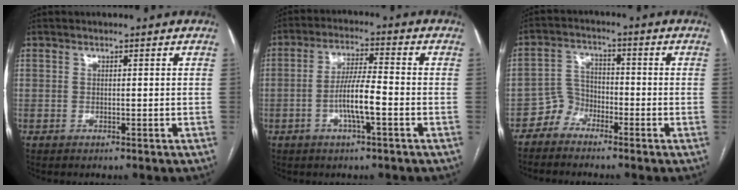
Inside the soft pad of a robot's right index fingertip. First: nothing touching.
{"total": 7.0, "force": [-2.2, 0.8, 6.6], "torque": [-0.129, 0.006, -0.041]}
{"total": 3.8, "force": [-2.9, 2.5, 0.0], "torque": [0.008, 0.007, -0.059]}